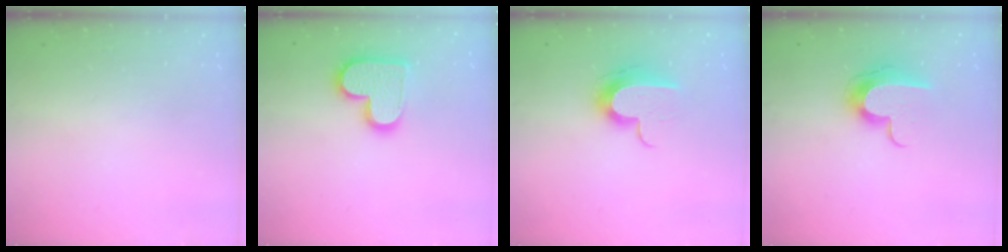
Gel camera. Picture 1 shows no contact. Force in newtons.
{"total": 15.1, "press": 15.1, "slide": 1.1}
{"total": 11.8, "press": 11.8, "slide": 0.7}
{"total": 10.3, "press": 10.3, "slide": 0.1}